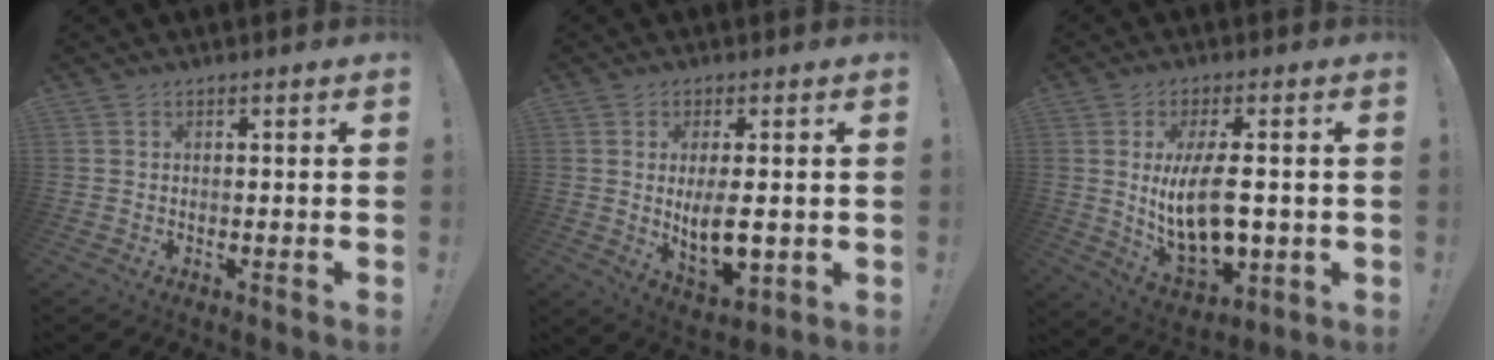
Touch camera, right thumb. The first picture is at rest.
{"total": 9.5, "force": [0.5, 4.2, 8.5], "torque": [-0.137, -0.014, 0.012]}
{"total": 14.3, "force": [1.0, 6.5, 12.7], "torque": [-0.231, -0.022, 0.010]}